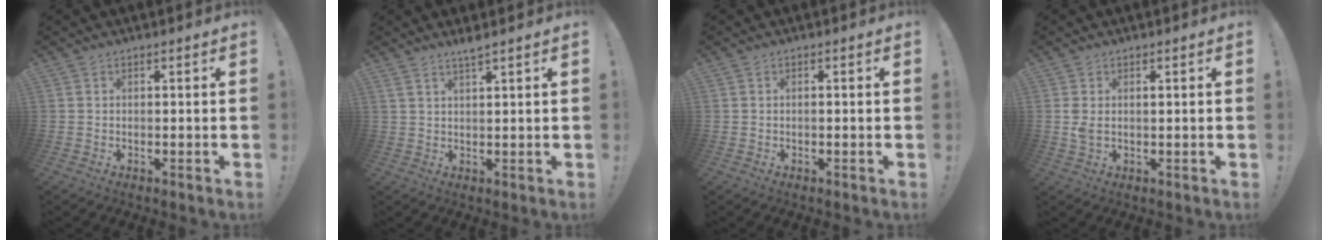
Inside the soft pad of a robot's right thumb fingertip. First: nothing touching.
{"total": 2.8, "force": [2.2, -0.5, 1.6], "torque": [-0.043, -0.008, 0.040]}
{"total": 0.8, "force": [-0.4, -0.2, 0.6], "torque": [-0.017, 0.001, -0.007]}
{"total": 2.4, "force": [0.7, 1.3, 1.9], "torque": [-0.038, 0.002, 0.012]}